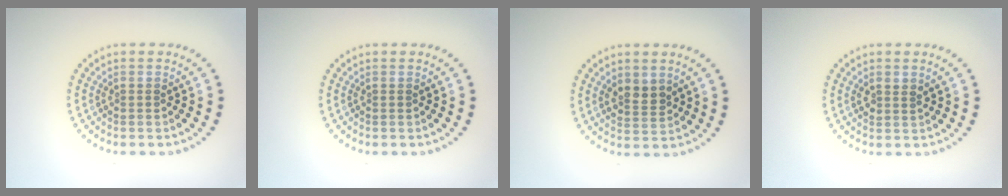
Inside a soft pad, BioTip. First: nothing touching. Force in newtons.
{"total": 0.0}
{"total": 2.2, "press": 2.1, "slide": 0.6}
{"total": 1.2, "press": 1.1, "slide": 0.5}